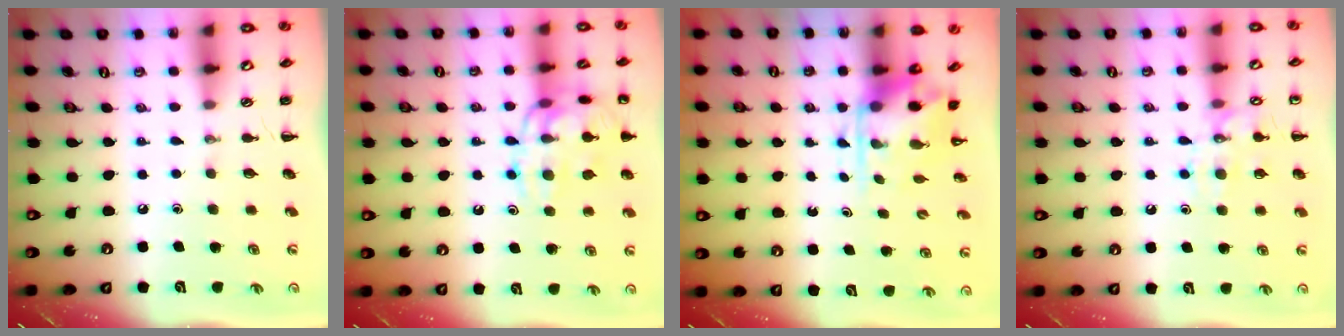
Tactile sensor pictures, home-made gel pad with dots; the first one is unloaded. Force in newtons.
{"total": 15.1, "press": 15.0, "slide": 1.6}
{"total": 3.8, "press": 3.7, "slide": 0.9}
{"total": 10.4, "press": 10.4, "slide": 0.7}